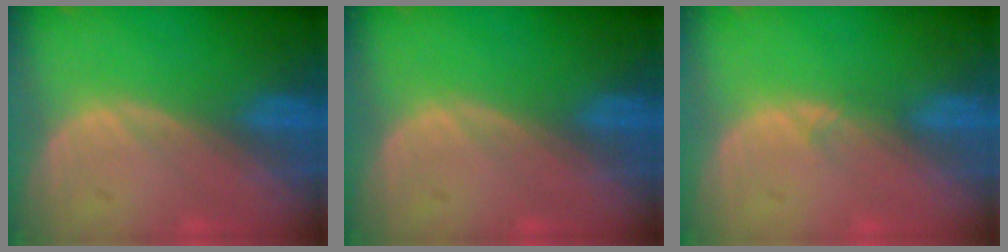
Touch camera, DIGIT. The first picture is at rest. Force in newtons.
{"total": 0.0}
{"total": 0.6, "press": 0.6, "slide": 0.1}